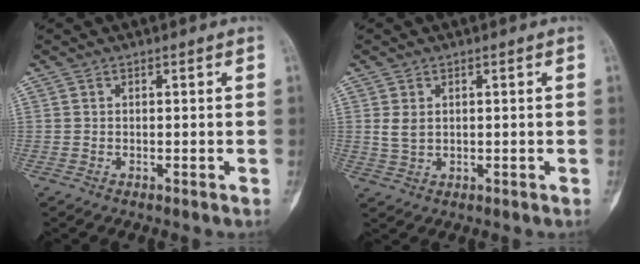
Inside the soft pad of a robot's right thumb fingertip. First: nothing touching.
{"total": 2.7, "force": [0.6, 1.9, 1.8], "torque": [-0.030, 0.000, 0.018]}